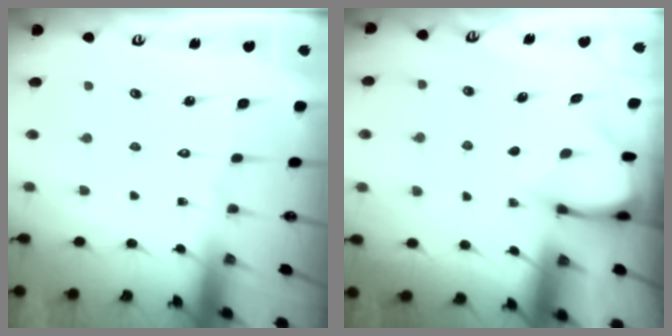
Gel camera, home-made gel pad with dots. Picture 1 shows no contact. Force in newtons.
{"total": 3.7, "press": 3.6, "slide": 0.3}